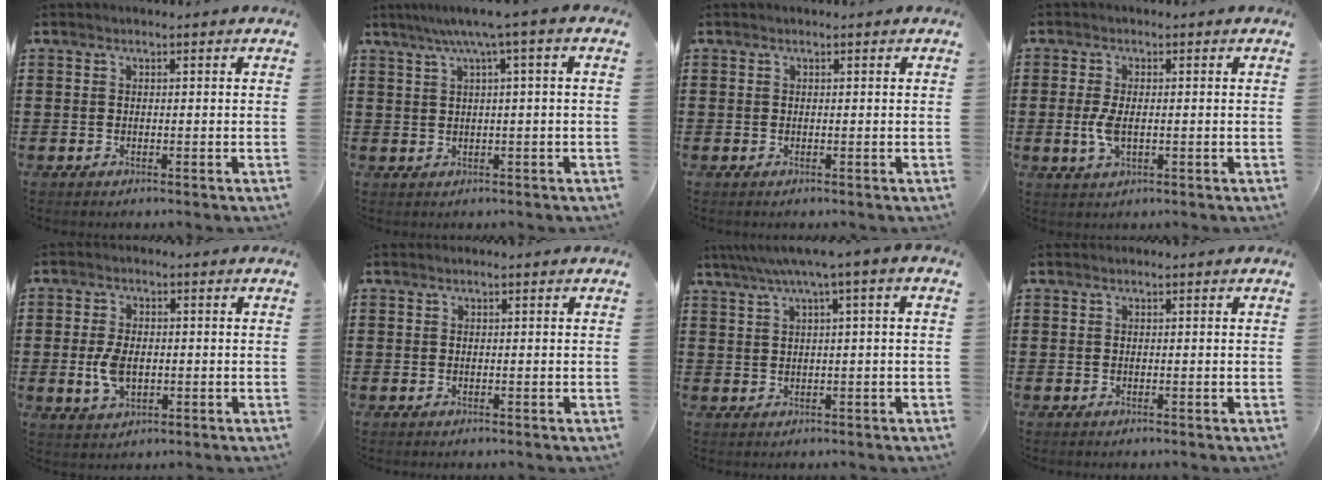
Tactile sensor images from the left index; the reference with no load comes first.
{"total": 4.3, "force": [1.3, -0.5, 4.1], "torque": [-0.081, -0.002, 0.017]}
{"total": 0.0}
{"total": 3.8, "force": [-0.4, 1.6, 3.4], "torque": [-0.090, -0.008, -0.015]}
{"total": 5.2, "force": [-0.5, 3.0, 4.2], "torque": [-0.099, -0.002, -0.012]}
{"total": 0.0}
{"total": 3.9, "force": [1.1, -0.5, 3.7], "torque": [-0.072, -0.006, 0.014]}
{"total": 0.0}